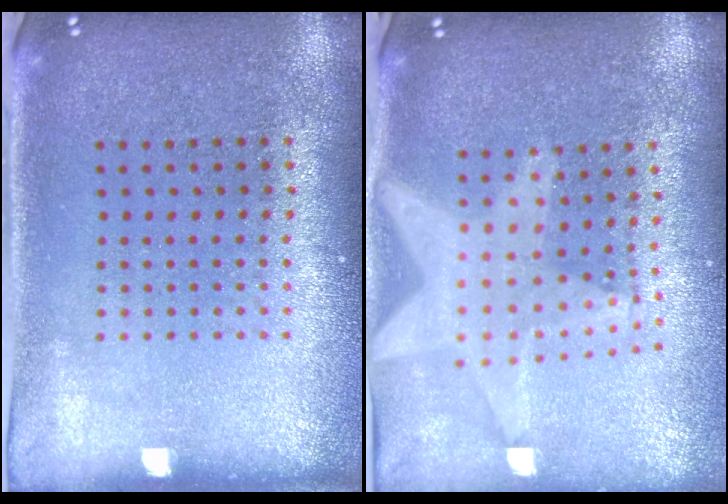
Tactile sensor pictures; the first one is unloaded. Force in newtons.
{"total": 2.2, "press": 1.8, "slide": 1.2}